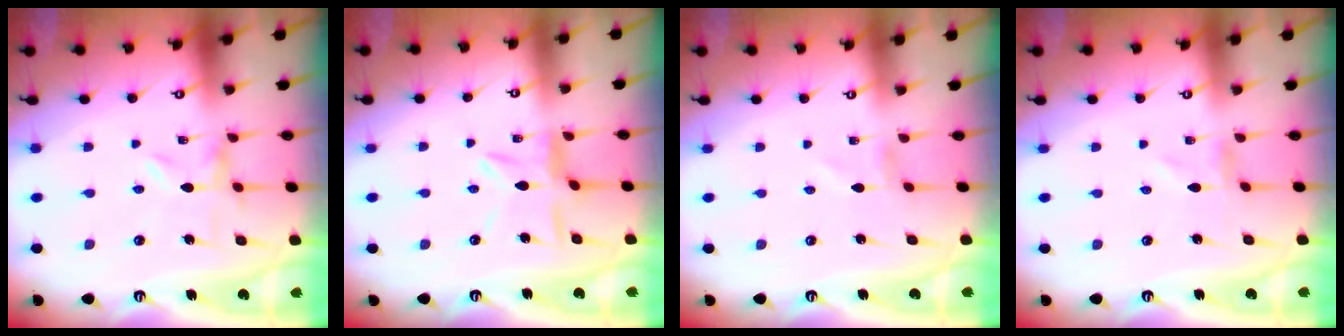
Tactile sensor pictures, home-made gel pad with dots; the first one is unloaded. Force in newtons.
{"total": 6.8, "press": 6.8, "slide": 0.7}
{"total": 1.3, "press": 1.3, "slide": 0.1}
{"total": 0.8, "press": 0.8, "slide": 0.1}